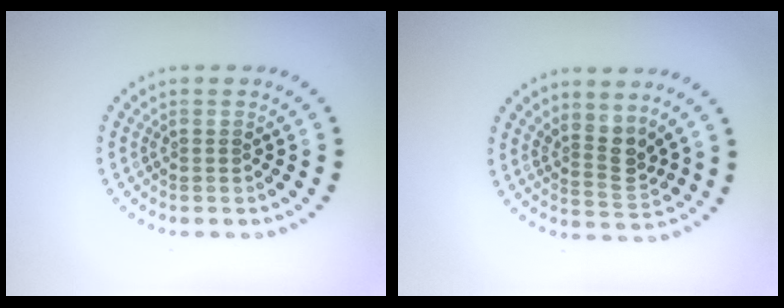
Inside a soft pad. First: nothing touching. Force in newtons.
{"total": 2.8, "press": 2.1, "slide": 1.9}